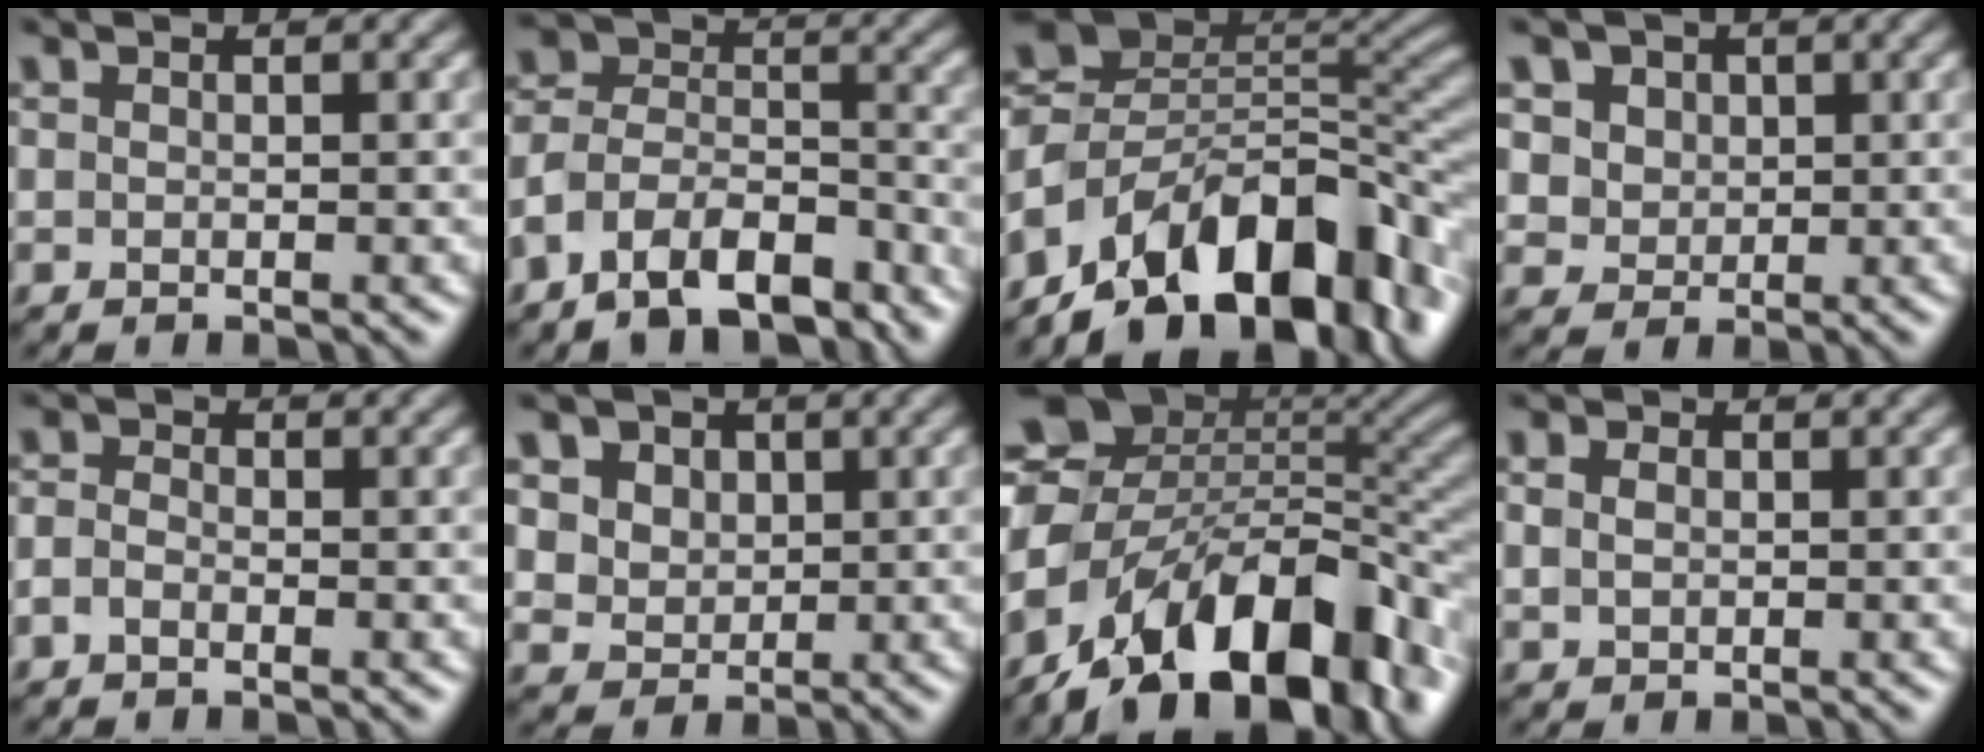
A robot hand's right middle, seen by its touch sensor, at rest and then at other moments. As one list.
[{"total": 9.9, "force": [-7.0, 4.9, 5.0], "torque": [-0.089, 0.001, -0.136]}, {"total": 15.3, "force": [-8.9, 8.1, 9.4], "torque": [-0.163, 0.013, -0.154]}, {"total": 4.9, "force": [2.5, 3.8, 1.7], "torque": [-0.049, -0.003, 0.043]}, {"total": 1.7, "force": [-0.8, 1.2, 0.9], "torque": [-0.018, 0.001, -0.020]}, {"total": 7.0, "force": [3.7, 5.2, 2.9], "torque": [-0.072, 0.006, 0.056]}, {"total": 16.8, "force": [-8.3, 9.4, 11.1], "torque": [-0.180, 0.007, -0.141]}, {"total": 1.5, "force": [0.4, 1.2, 0.8], "torque": [-0.012, 0.005, 0.005]}]